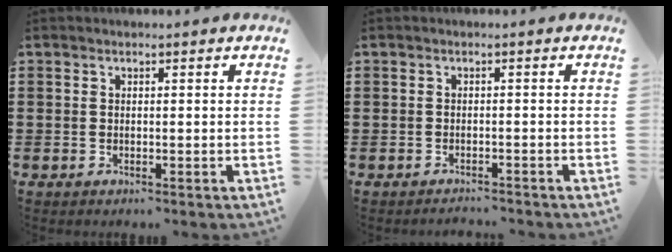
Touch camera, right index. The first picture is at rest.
{"total": 1.3, "force": [-1.3, 0.2, -0.2], "torque": [-0.001, 0.005, -0.029]}